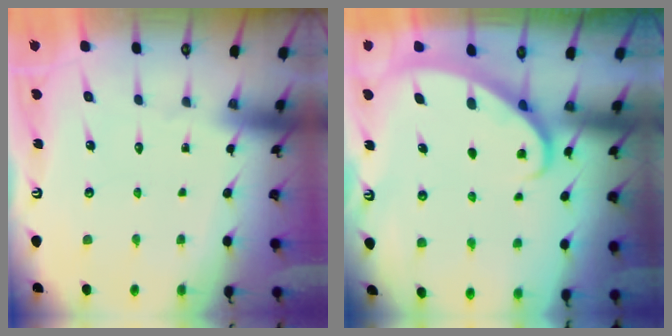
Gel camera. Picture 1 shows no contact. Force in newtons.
{"total": 1.9, "press": 1.9, "slide": 0.2}